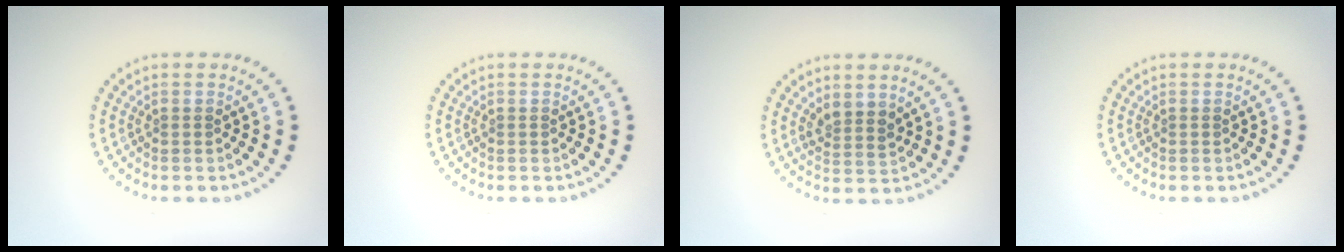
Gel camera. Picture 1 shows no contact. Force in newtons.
{"total": 0.0}
{"total": 2.1, "press": 1.7, "slide": 1.2}
{"total": 0.0}